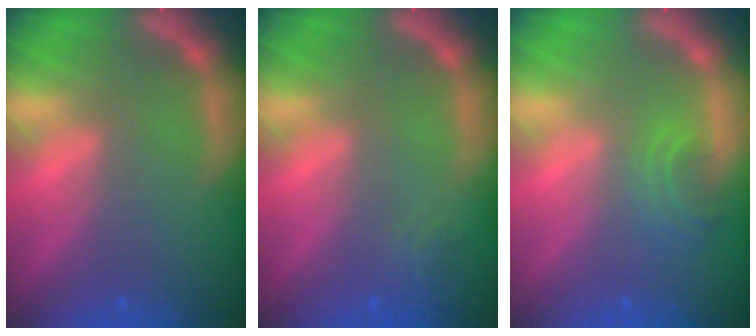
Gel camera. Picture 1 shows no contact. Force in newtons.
{"total": 1.4}
{"total": 2.4}